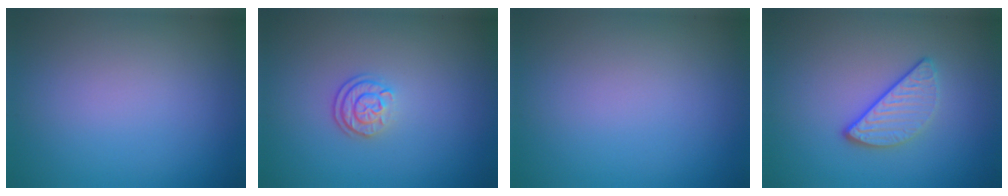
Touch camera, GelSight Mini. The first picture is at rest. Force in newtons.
{"total": 2.2, "press": 1.8, "slide": 1.3}
{"total": 0.0}
{"total": 2.9, "press": 2.4, "slide": 1.6}